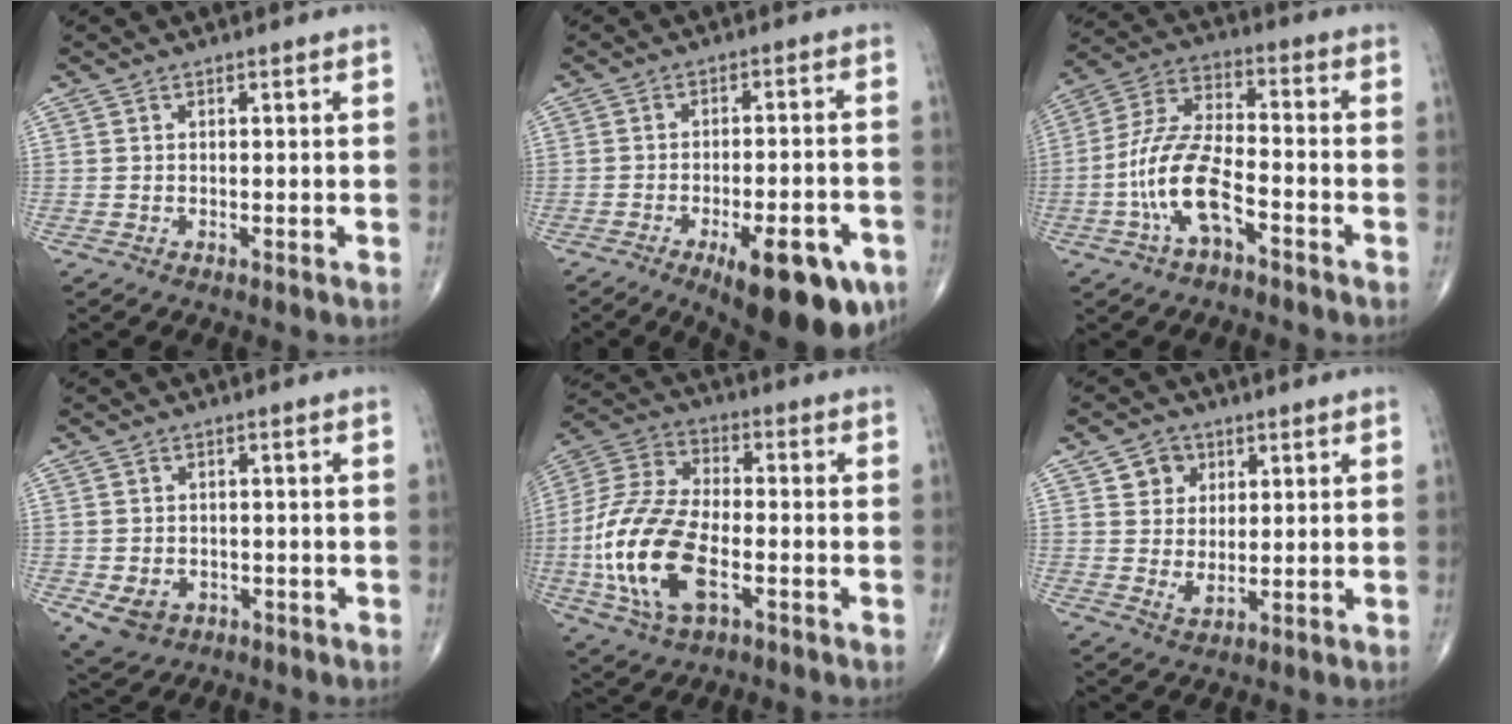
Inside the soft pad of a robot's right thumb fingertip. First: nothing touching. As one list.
[{"total": 16.6, "force": [-8.5, 5.8, 13.0], "torque": [-0.129, 0.030, -0.108]}, {"total": 12.5, "force": [-5.0, 5.2, 10.3], "torque": [-0.217, 0.042, -0.097]}, {"total": 5.4, "force": [-2.0, 4.3, 2.5], "torque": [-0.042, 0.006, -0.019]}, {"total": 18.8, "force": [-4.9, 9.5, 15.4], "torque": [-0.332, 0.016, -0.092]}, {"total": 5.7, "force": [2.4, 4.7, 2.2], "torque": [-0.013, -0.011, 0.040]}]